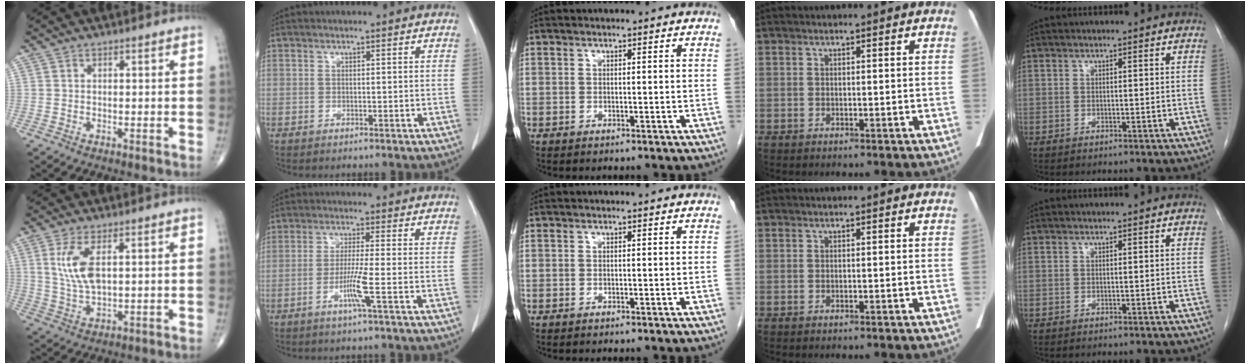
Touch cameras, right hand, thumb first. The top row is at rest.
{"thumb": {"total": 7.5, "force": [2.2, 3.0, 6.5], "torque": [-0.140, -0.010, 0.052]}, "index": {"total": 4.9, "force": [-1.8, -1.0, 4.4], "torque": [-0.086, -0.011, -0.039]}}